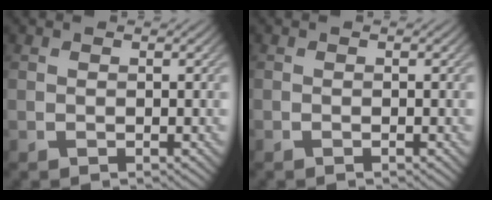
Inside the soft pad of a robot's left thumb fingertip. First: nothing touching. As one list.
[{"total": 0.0}]